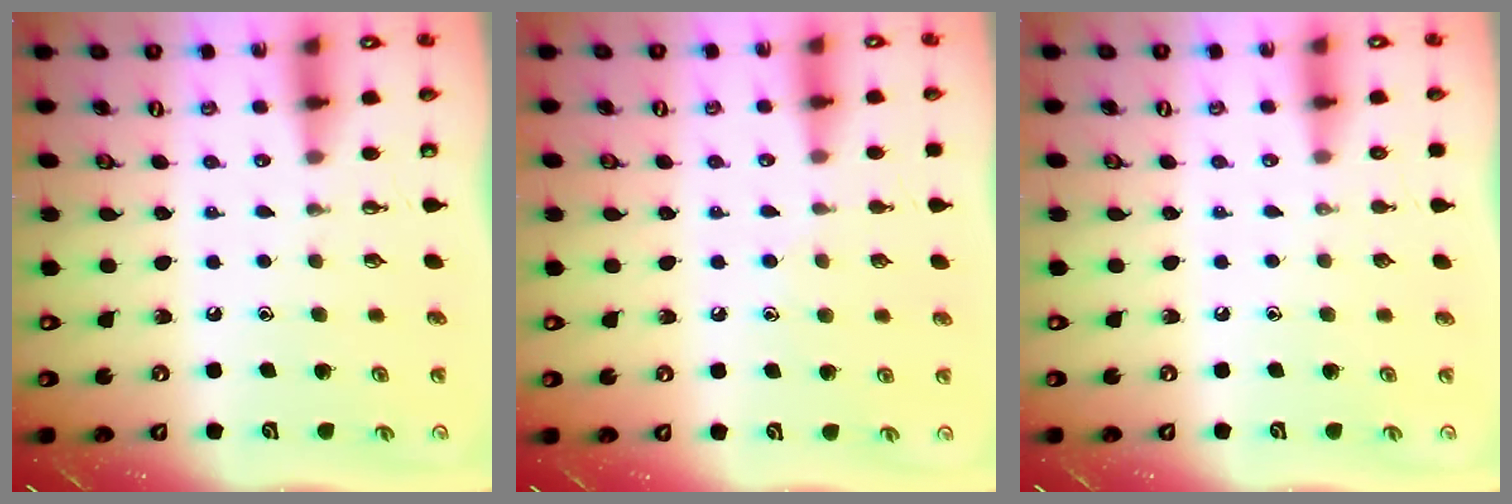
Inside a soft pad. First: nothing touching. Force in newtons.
{"total": 7.7, "press": 7.7, "slide": 0.7}
{"total": 0.0}